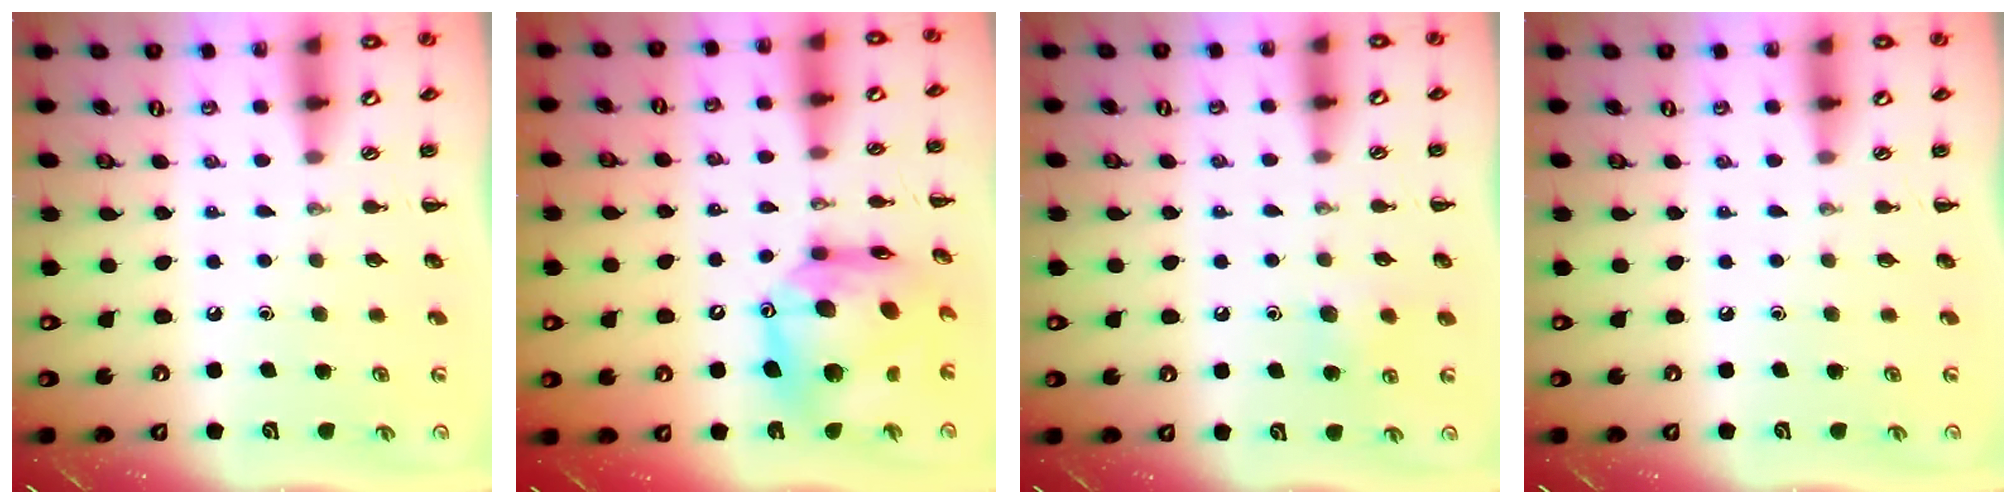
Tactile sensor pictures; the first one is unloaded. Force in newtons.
{"total": 16.8, "press": 15.9, "slide": 5.3}
{"total": 7.1, "press": 6.7, "slide": 2.4}
{"total": 0.0}